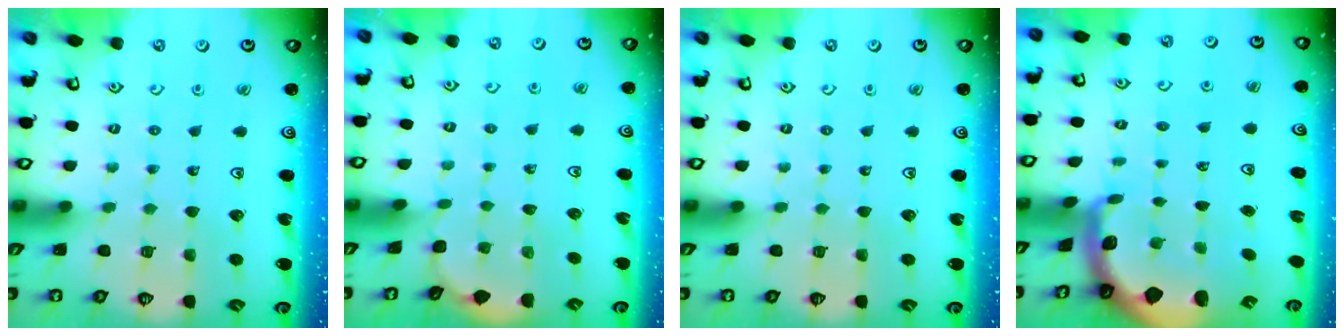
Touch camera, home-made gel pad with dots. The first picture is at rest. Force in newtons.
{"total": 1.3, "press": 1.3, "slide": 0.1}
{"total": 0.0}
{"total": 1.7, "press": 1.7, "slide": 0.4}